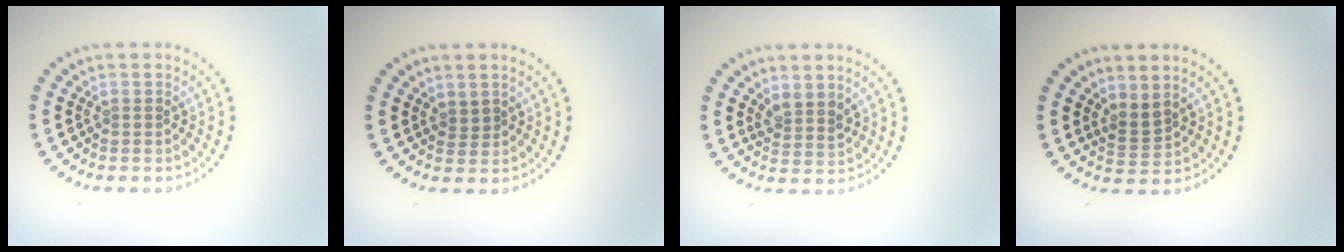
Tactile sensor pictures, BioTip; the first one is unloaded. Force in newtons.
{"total": 0.5, "press": 0.2, "slide": 0.5}
{"total": 2.0, "press": 1.7, "slide": 1.1}
{"total": 1.9, "press": 1.3, "slide": 1.3}